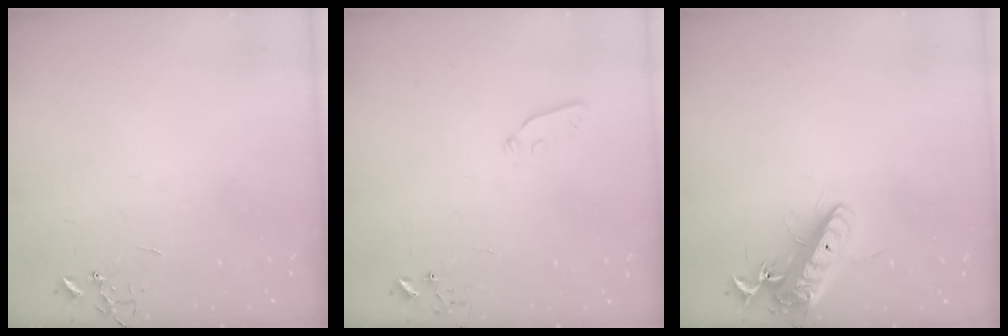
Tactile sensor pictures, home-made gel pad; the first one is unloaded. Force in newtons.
{"total": 3.7, "press": 3.7, "slide": 0.4}
{"total": 13.9, "press": 13.7, "slide": 2.5}